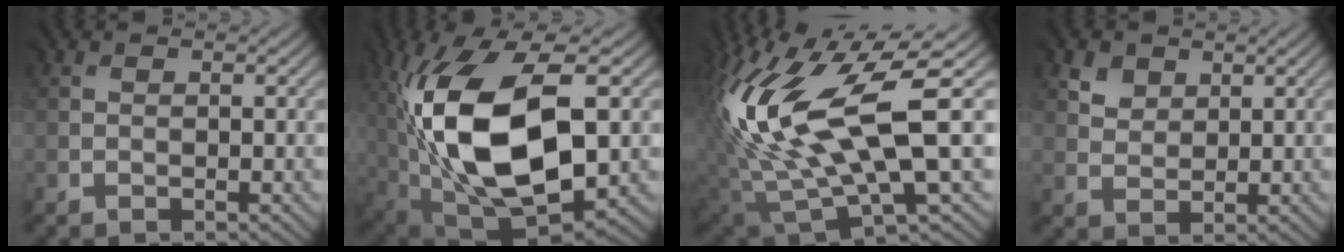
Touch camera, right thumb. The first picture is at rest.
{"total": 16.4, "force": [0.5, 8.5, 14.0], "torque": [-0.275, -0.005, 0.009]}
{"total": 16.5, "force": [2.6, 6.2, 15.1], "torque": [-0.341, -0.008, 0.057]}
{"total": 2.6, "force": [1.9, 1.8, 0.3], "torque": [-0.009, -0.002, 0.040]}